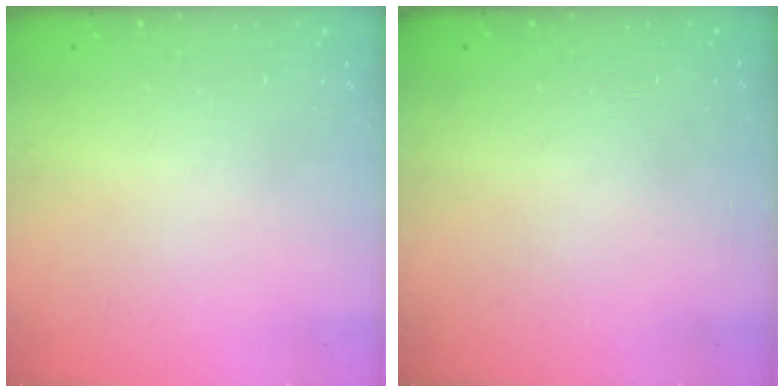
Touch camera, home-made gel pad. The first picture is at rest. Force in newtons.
{"total": 0.0}